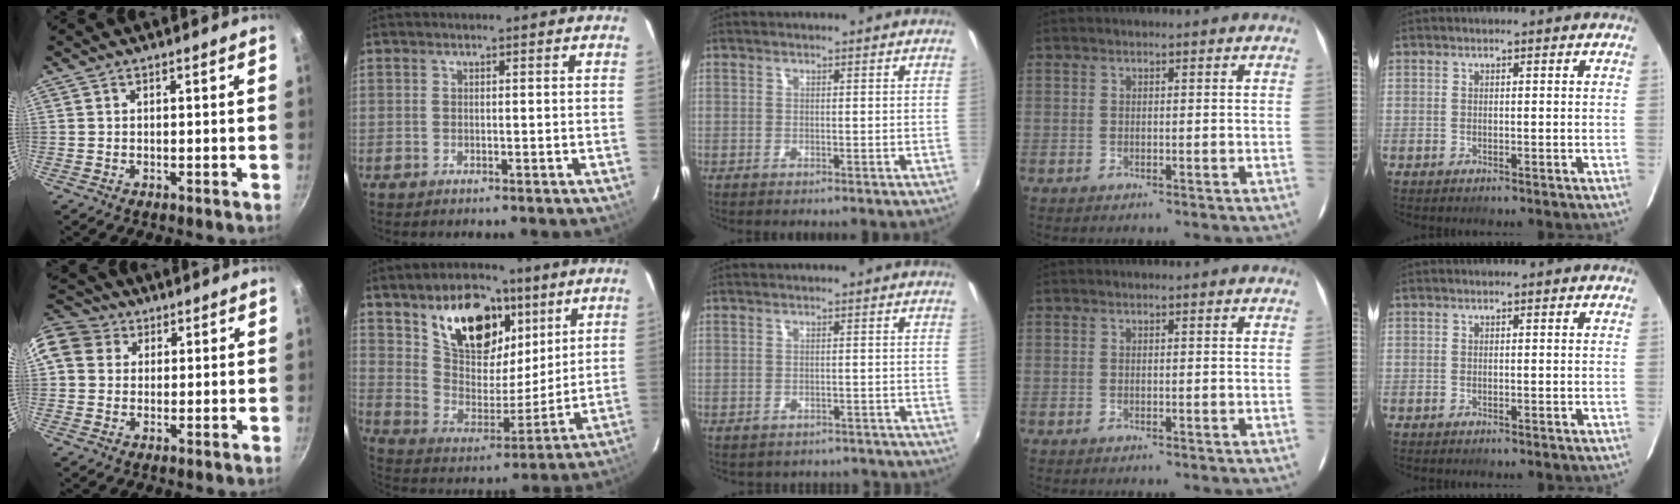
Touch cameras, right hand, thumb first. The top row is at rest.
{"thumb": {"total": 11.8, "force": [3.4, 10.1, 5.2], "torque": [-0.099, 0.026, 0.049]}, "index": {"total": 19.0, "force": [10.2, 10.6, 12.1], "torque": [-0.214, 0.024, 0.190]}, "middle": {"total": 8.1, "force": [-7.2, 3.3, 1.9], "torque": [-0.042, -0.004, -0.082]}}